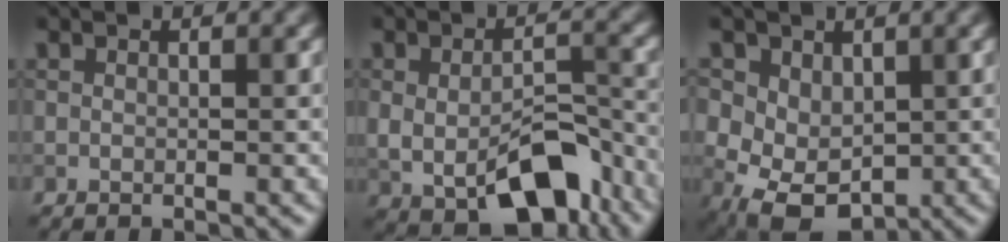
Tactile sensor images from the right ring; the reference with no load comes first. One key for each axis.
{"total": 8.2, "fx": -2.7, "fy": 4.3, "fz": 6.5, "tx": -0.114, "ty": -0.015, "tz": -0.033}
{"total": 6.2, "fx": 0.1, "fy": 4.7, "fz": 4.1, "tx": -0.066, "ty": -0.007, "tz": 0.005}